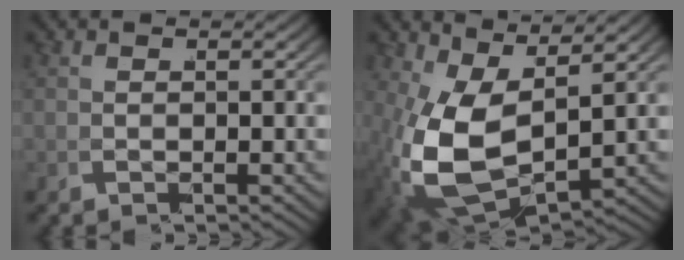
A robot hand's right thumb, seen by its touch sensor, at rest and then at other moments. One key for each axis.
{"total": 10.8, "fx": -0.2, "fy": 6.7, "fz": 8.6, "tx": -0.229, "ty": -0.063, "tz": 0.035}